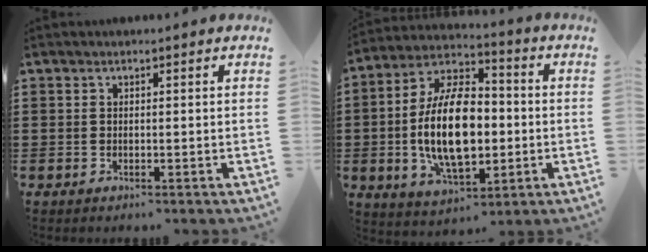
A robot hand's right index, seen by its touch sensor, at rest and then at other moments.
{"total": 15.4, "force": [-1.6, 8.1, 13.1], "torque": [-0.269, -0.009, -0.031]}